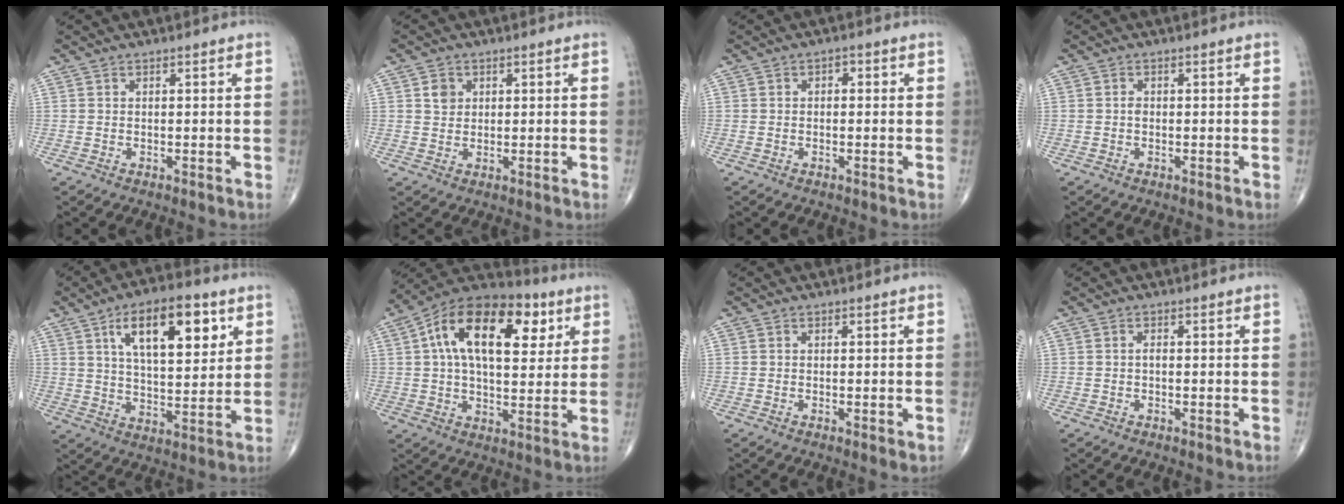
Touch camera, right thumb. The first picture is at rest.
{"total": 2.7, "force": [1.0, 2.3, 1.1], "torque": [-0.009, -0.005, 0.016]}
{"total": 1.3, "force": [0.2, 0.9, 1.0], "torque": [-0.001, 0.005, -0.005]}
{"total": 0.8, "force": [-0.2, 0.6, 0.5], "torque": [-0.004, 0.002, -0.006]}
{"total": 16.5, "force": [7.0, 7.2, 13.1], "torque": [-0.173, -0.024, 0.114]}
{"total": 21.5, "force": [6.7, 11.6, 16.8], "torque": [-0.253, 0.013, 0.099]}
{"total": 1.4, "force": [-0.3, 0.4, 1.3], "torque": [-0.018, -0.004, -0.004]}
{"total": 1.0, "force": [-0.1, 0.4, 0.9], "torque": [-0.014, 0.001, -0.005]}